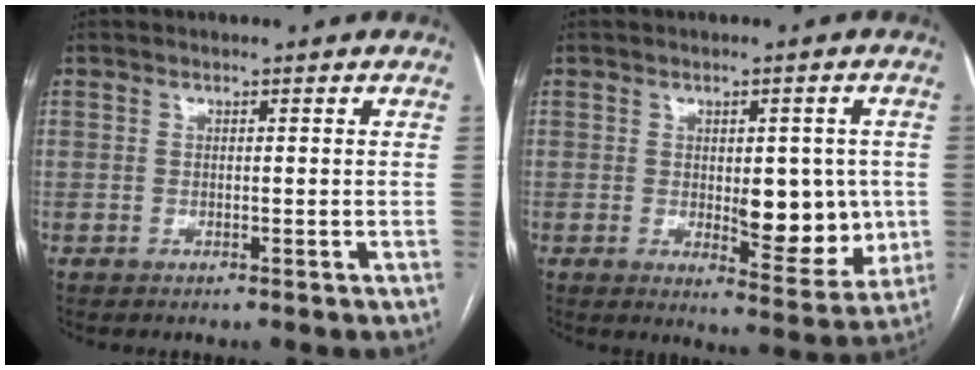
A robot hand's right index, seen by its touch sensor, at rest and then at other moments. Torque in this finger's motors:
{"motor_torque": [0.39, 0.24, 0.18, 0.03]}